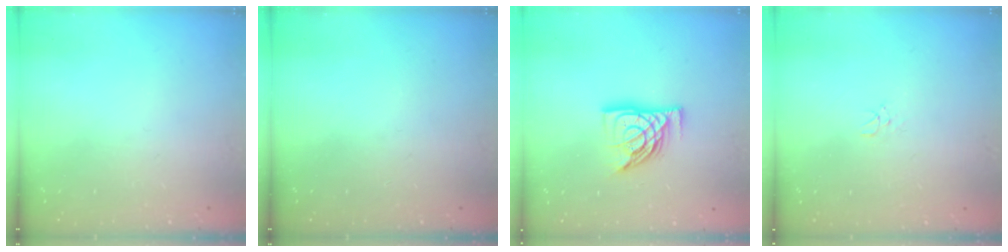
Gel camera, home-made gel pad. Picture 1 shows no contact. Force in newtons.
{"total": 0.0}
{"total": 11.3, "press": 11.3, "slide": 1.3}
{"total": 3.4, "press": 3.4, "slide": 0.2}